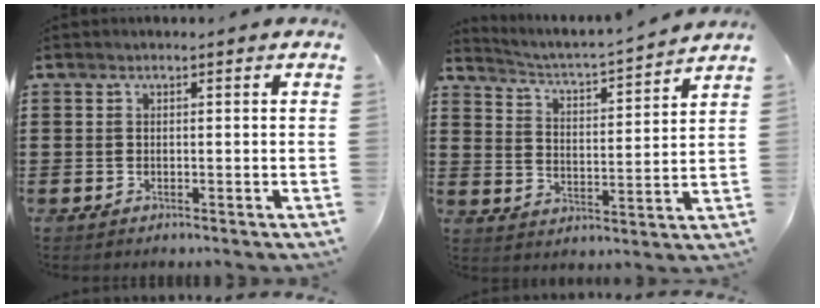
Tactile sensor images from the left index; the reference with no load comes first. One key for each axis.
{"total": 2.7, "fx": 2.6, "fy": -0.5, "fz": 0.6, "tx": -0.030, "ty": -0.033, "tz": 0.033}